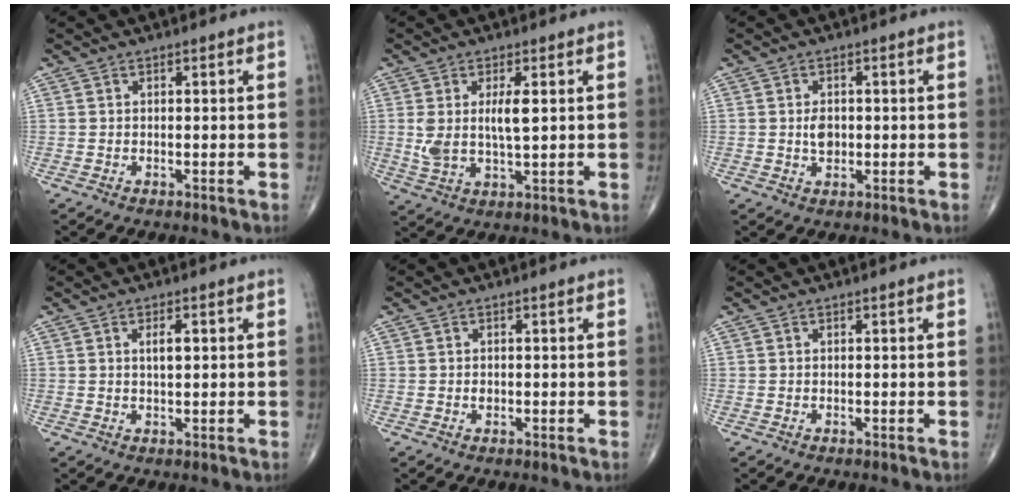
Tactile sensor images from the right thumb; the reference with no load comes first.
{"total": 7.1, "force": [1.3, 2.6, 6.5], "torque": [-0.133, -0.009, 0.032]}
{"total": 3.0, "force": [-0.1, 2.1, 2.2], "torque": [-0.029, 0.000, 0.000]}
{"total": 2.5, "force": [0.6, 1.0, 2.2], "torque": [-0.039, -0.001, 0.010]}
{"total": 0.9, "force": [-0.1, 0.7, 0.5], "torque": [-0.007, 0.001, -0.002]}
{"total": 0.0}